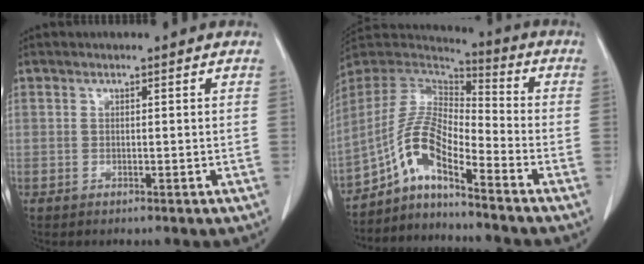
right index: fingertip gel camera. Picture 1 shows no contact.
{"total": 10.1, "force": [-6.4, 1.9, 7.6], "torque": [-0.165, 0.018, -0.125]}